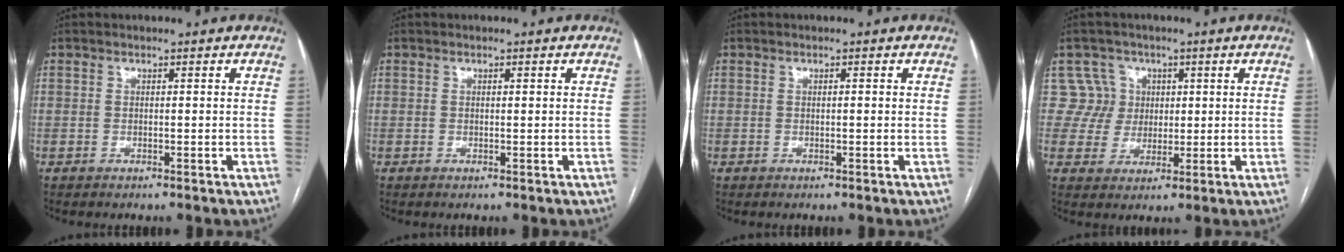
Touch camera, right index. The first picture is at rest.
{"total": 0.6, "force": [0.3, 0.2, 0.5], "torque": [-0.009, -0.001, 0.005]}
{"total": 0.8, "force": [0.3, 0.2, 0.7], "torque": [-0.015, 0.002, 0.005]}
{"total": 5.8, "force": [1.7, 5.5, -0.5], "torque": [0.027, 0.010, 0.036]}